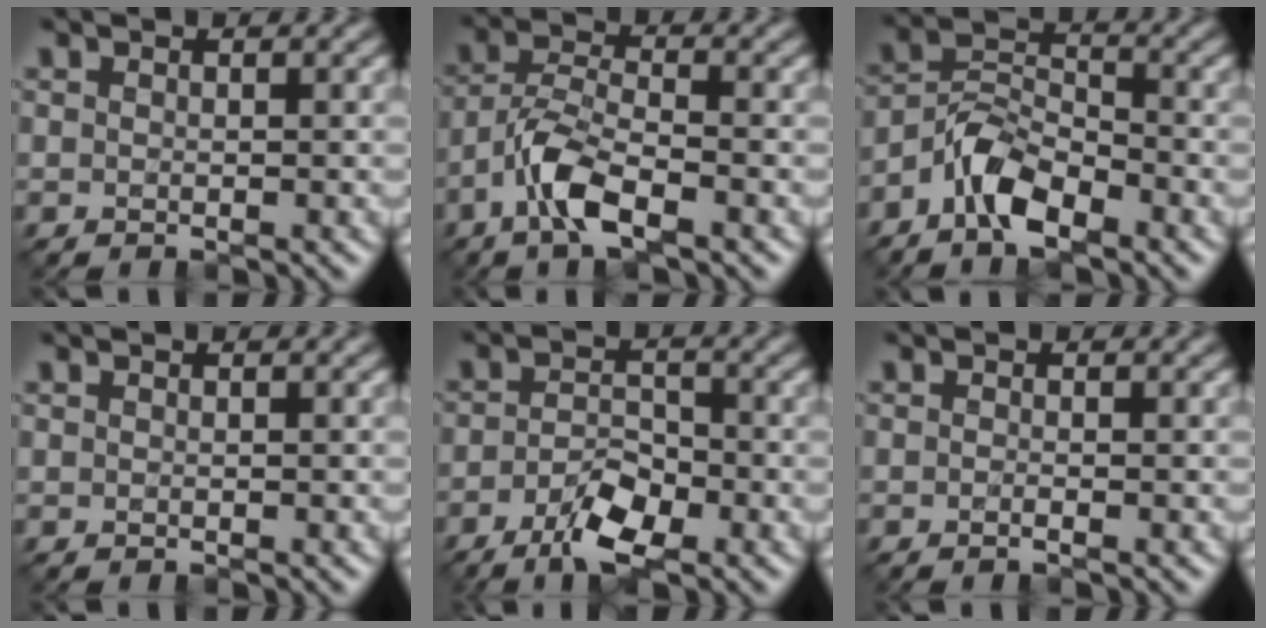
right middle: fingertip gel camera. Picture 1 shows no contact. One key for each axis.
{"total": 4.9, "fx": -2.9, "fy": 1.5, "fz": 3.7, "tx": -0.075, "ty": 0.003, "tz": -0.063}
{"total": 5.3, "fx": -3.5, "fy": 2.2, "fz": 3.2, "tx": -0.059, "ty": 0.004, "tz": -0.077}
{"total": 0.0}
{"total": 4.8, "fx": -2.9, "fy": 1.8, "fz": 3.5, "tx": -0.066, "ty": -0.005, "tz": -0.054}
{"total": 0.7, "fx": -0.4, "fy": 0.1, "fz": 0.6, "tx": -0.009, "ty": -0.007, "tz": -0.010}